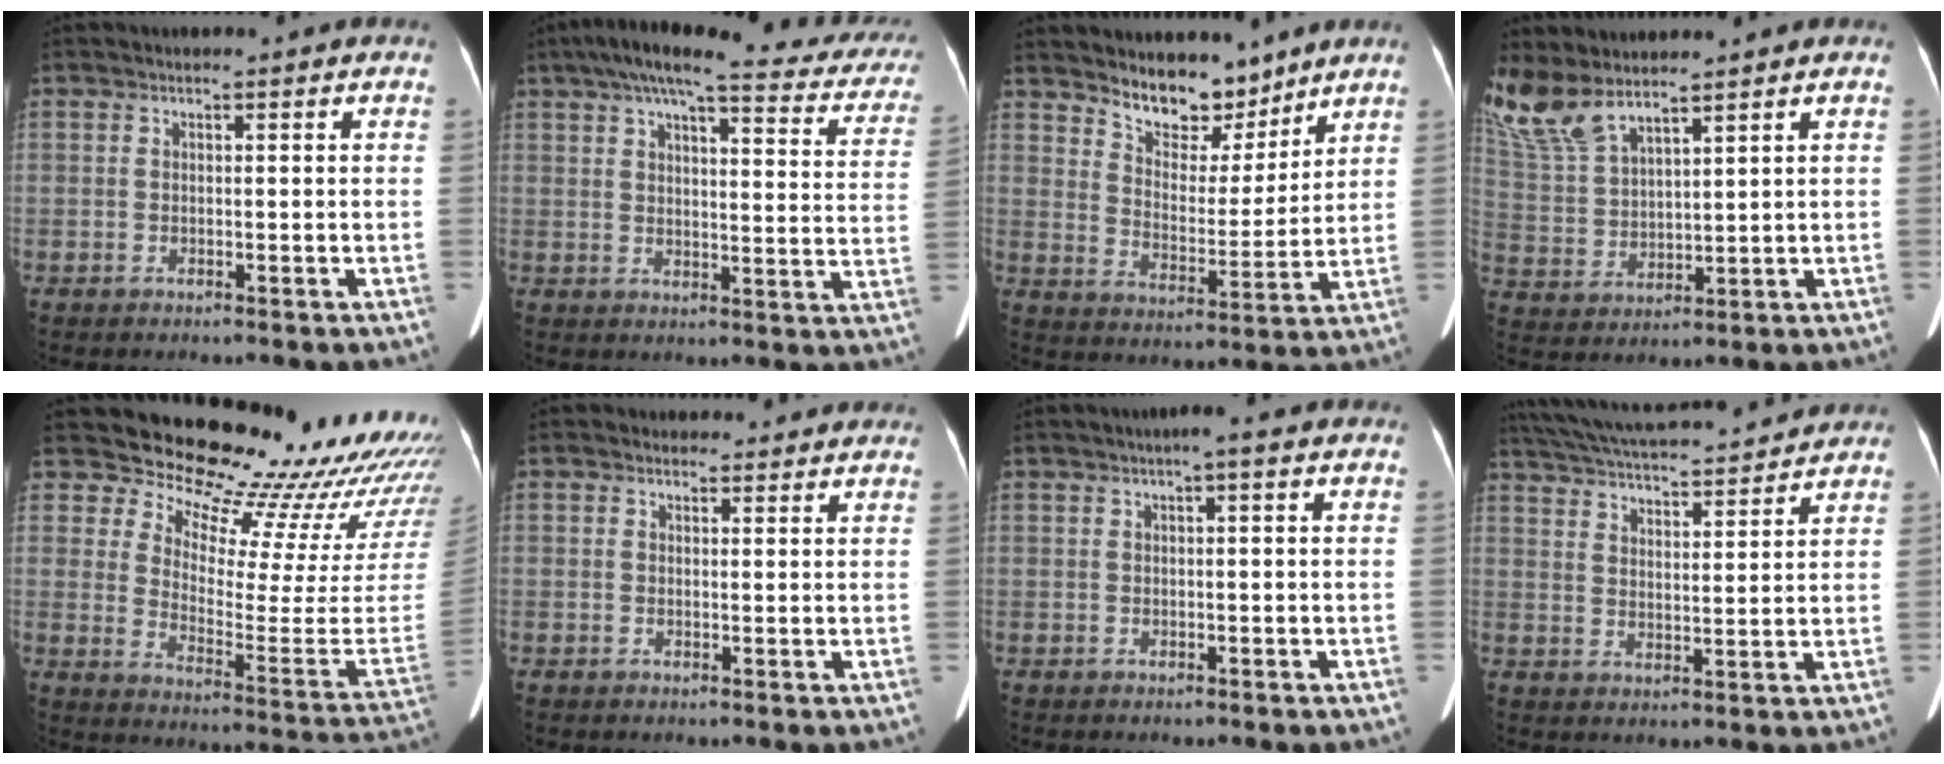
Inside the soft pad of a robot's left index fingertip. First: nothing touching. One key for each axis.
{"total": 27.7, "fx": 22.8, "fy": 5.1, "fz": 14.8, "tx": -0.205, "ty": -0.015, "tz": 0.262}
{"total": 8.5, "fx": 7.3, "fy": 3.1, "fz": 2.9, "tx": -0.045, "ty": -0.005, "tz": 0.135}
{"total": 12.8, "fx": 10.8, "fy": 3.2, "fz": 6.0, "tx": -0.155, "ty": 0.003, "tz": 0.233}
{"total": 22.4, "fx": 21.4, "fy": 3.3, "fz": 5.9, "tx": -0.090, "ty": -0.144, "tz": 0.255}
{"total": 3.5, "fx": 2.8, "fy": 2.2, "fz": -0.5, "tx": 0.026, "ty": 0.005, "tz": 0.025}
{"total": 1.7, "fx": 0.5, "fy": -0.1, "fz": 1.6, "tx": -0.025, "ty": 0.007, "tz": 0.010}
{"total": 18.5, "fx": 17.0, "fy": 1.8, "fz": 7.0, "tx": -0.127, "ty": 0.026, "tz": 0.254}